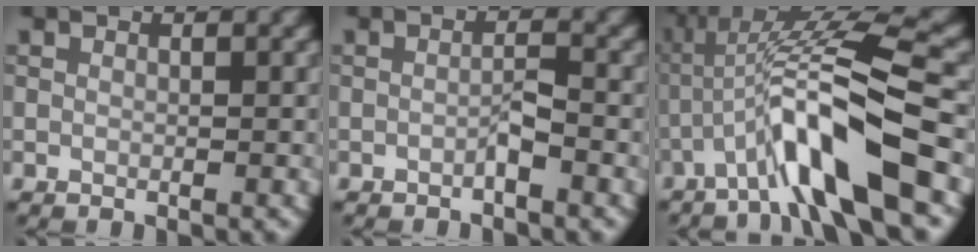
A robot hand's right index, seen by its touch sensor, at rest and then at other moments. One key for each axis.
{"total": 1.3, "fx": -0.7, "fy": 0.1, "fz": 1.0, "tx": -0.017, "ty": 0.006, "tz": -0.014}
{"total": 9.7, "fx": -4.2, "fy": 1.4, "fz": 8.6, "tx": -0.154, "ty": 0.019, "tz": -0.079}